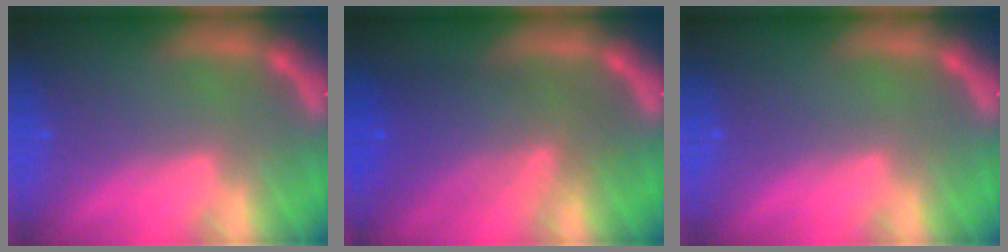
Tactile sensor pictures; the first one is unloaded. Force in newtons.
{"total": 7.5}
{"total": 0.0}